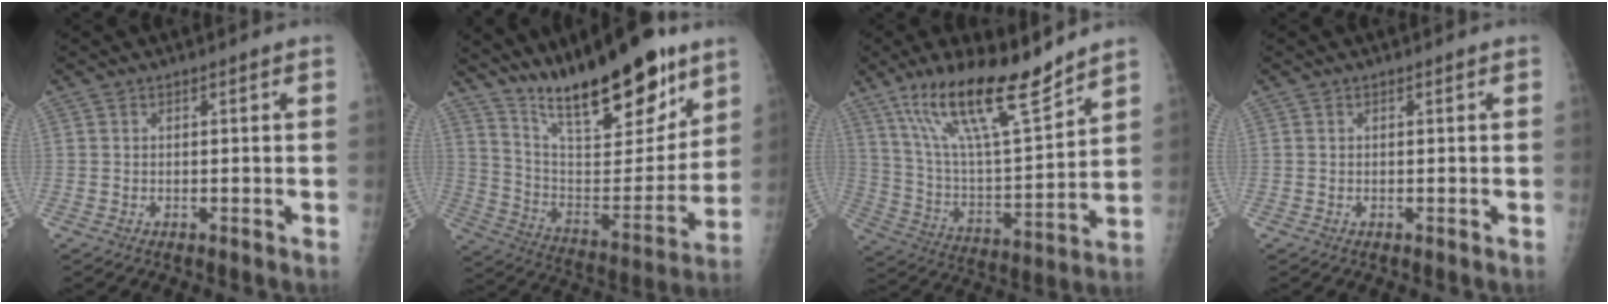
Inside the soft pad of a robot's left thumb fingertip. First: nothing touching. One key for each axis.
{"total": 24.4, "fx": 17.5, "fy": 7.4, "fz": 15.4, "tx": -0.203, "ty": -0.084, "tz": 0.296}
{"total": 19.7, "fx": 14.1, "fy": 4.4, "fz": 13.0, "tx": -0.205, "ty": -0.072, "tz": 0.256}
{"total": 0.0}